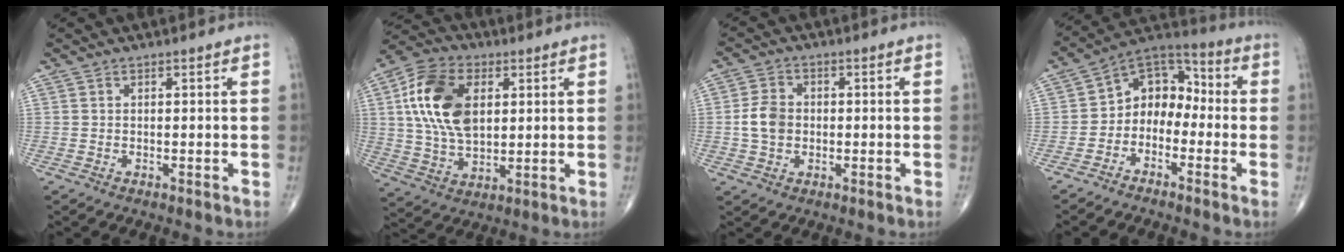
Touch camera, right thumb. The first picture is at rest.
{"total": 16.6, "force": [4.5, 10.2, 12.3], "torque": [-0.220, -0.006, 0.085]}
{"total": 5.5, "force": [-0.3, 4.3, 3.5], "torque": [-0.058, 0.008, -0.010]}
{"total": 9.6, "force": [-2.5, 7.4, 5.6], "torque": [-0.054, 0.061, -0.064]}